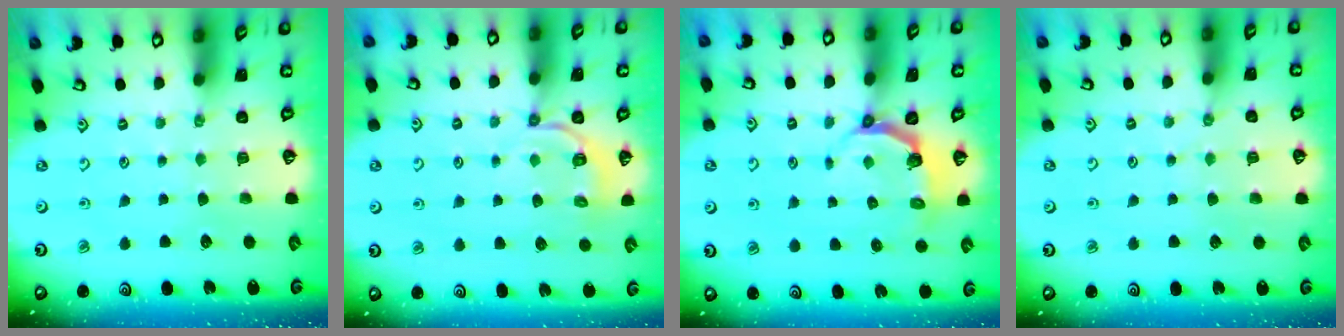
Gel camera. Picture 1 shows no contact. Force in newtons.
{"total": 4.2, "press": 3.8, "slide": 1.8}
{"total": 4.3, "press": 2.9, "slide": 3.1}
{"total": 2.7, "press": 2.7, "slide": 0.5}